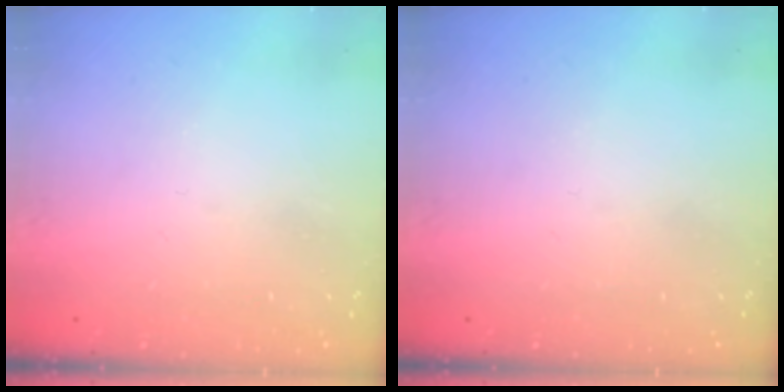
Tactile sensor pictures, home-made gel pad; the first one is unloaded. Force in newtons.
{"total": 0.0}